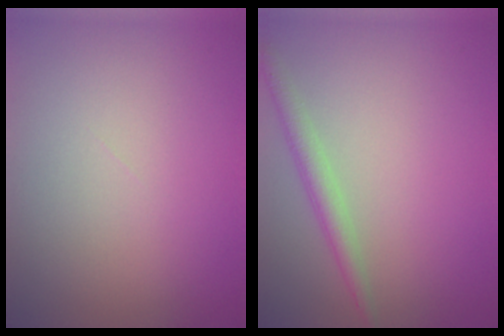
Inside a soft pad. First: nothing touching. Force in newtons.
{"total": 2.2, "press": 2.2, "slide": 0.1}